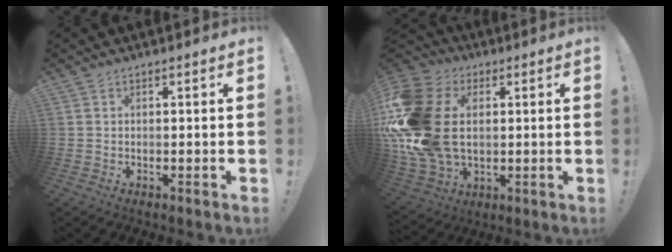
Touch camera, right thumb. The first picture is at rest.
{"total": 26.0, "force": [1.8, 18.5, 18.1], "torque": [-0.370, 0.004, 0.042]}